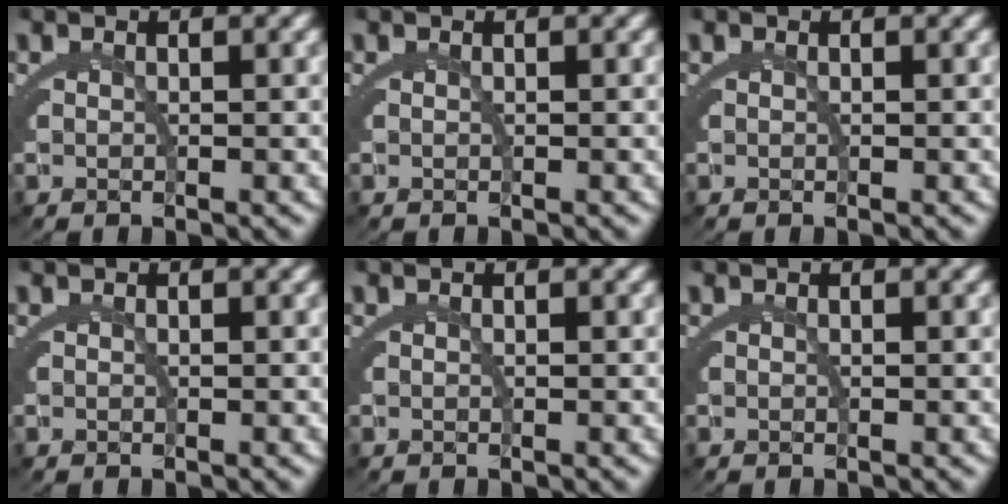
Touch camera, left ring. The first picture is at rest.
{"total": 0.0}
{"total": 0.0}
{"total": 0.0}
{"total": 1.9, "force": [-0.2, -1.7, -0.8], "torque": [0.027, -0.007, 0.003]}
{"total": 0.0}